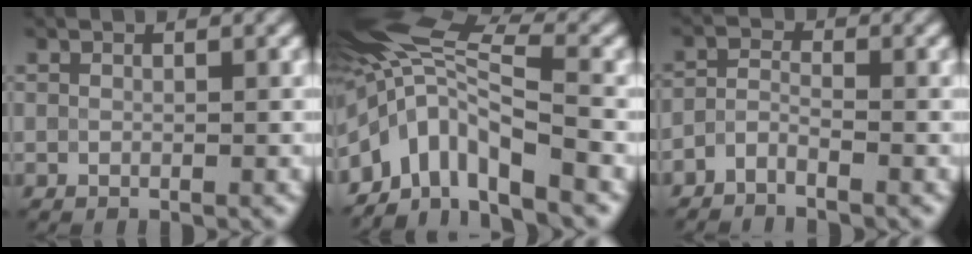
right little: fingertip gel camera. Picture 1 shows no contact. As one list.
[{"total": 8.7, "force": [-4.0, 3.7, 6.7], "torque": [-0.107, 0.017, -0.089]}, {"total": 1.7, "force": [-1.3, 0.5, 0.9], "torque": [-0.022, 0.001, -0.033]}]